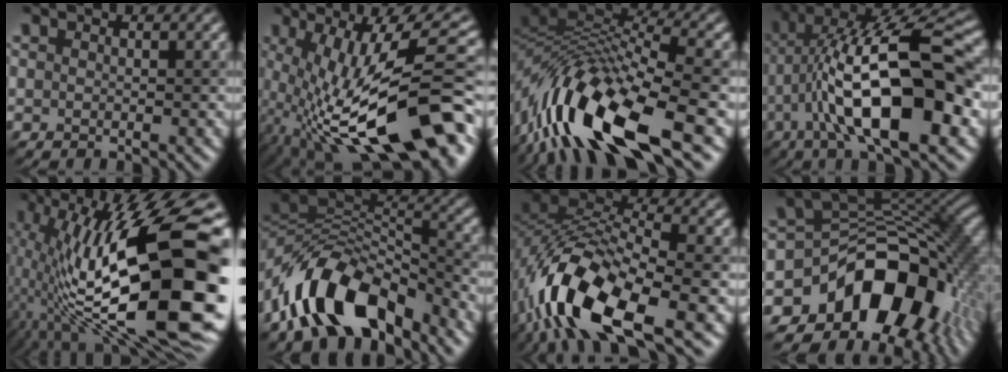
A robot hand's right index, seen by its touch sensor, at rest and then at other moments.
{"total": 15.8, "force": [-3.1, 4.8, 14.7], "torque": [-0.233, 0.015, -0.052]}
{"total": 13.5, "force": [-5.8, 4.6, 11.3], "torque": [-0.213, 0.012, -0.103]}
{"total": 14.5, "force": [-2.3, 5.0, 13.4], "torque": [-0.227, 0.021, -0.047]}
{"total": 18.8, "force": [-1.7, 7.1, 17.3], "torque": [-0.297, 0.017, -0.039]}
{"total": 10.7, "force": [-6.2, 5.1, 7.1], "torque": [-0.109, 0.012, -0.115]}
{"total": 12.7, "force": [-6.7, 4.8, 9.6], "torque": [-0.187, -0.002, -0.135]}
{"total": 14.1, "force": [-6.1, 9.3, 8.7], "torque": [-0.121, -0.002, -0.112]}